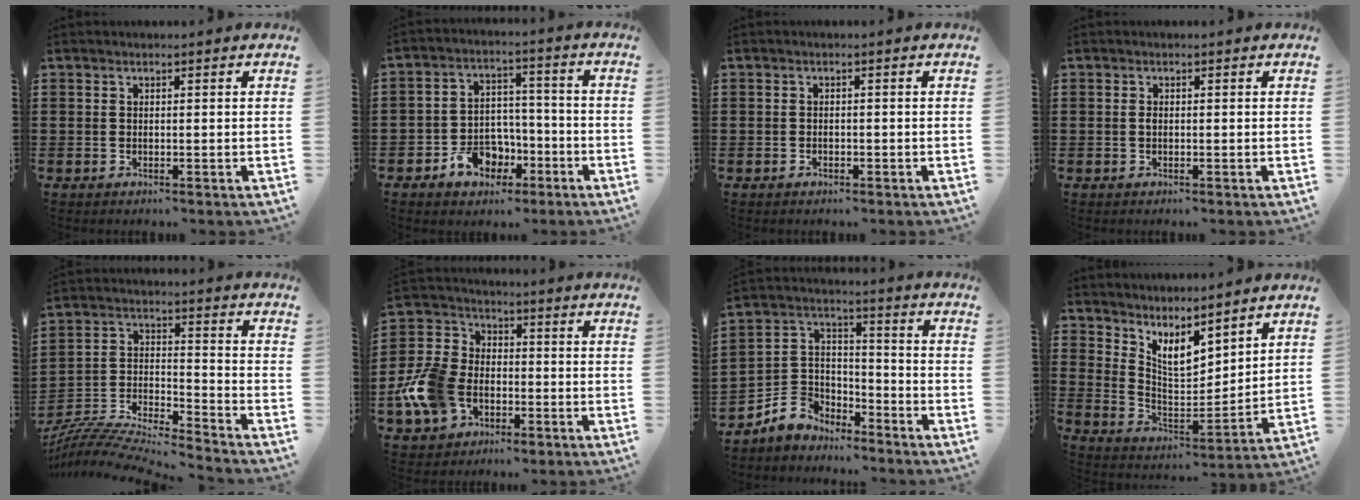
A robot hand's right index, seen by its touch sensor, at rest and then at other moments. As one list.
[{"total": 7.1, "force": [-3.6, 5.3, 3.1], "torque": [-0.059, 0.020, -0.066]}, {"total": 0.7, "force": [-0.5, 0.4, 0.1], "torque": [-0.003, 0.000, -0.012]}, {"total": 0.8, "force": [-0.1, 0.4, 0.7], "torque": [-0.016, -0.001, -0.001]}, {"total": 7.8, "force": [-7.5, 0.7, 2.1], "torque": [-0.048, -0.004, -0.154]}, {"total": 10.8, "force": [-3.8, 7.9, 6.3], "torque": [-0.171, 0.015, -0.075]}, {"total": 5.1, "force": [-3.7, 3.5, -0.2], "torque": [-0.029, 0.006, -0.082]}, {"total": 6.0, "force": [4.9, 1.9, 2.9], "torque": [-0.069, -0.032, 0.087]}]